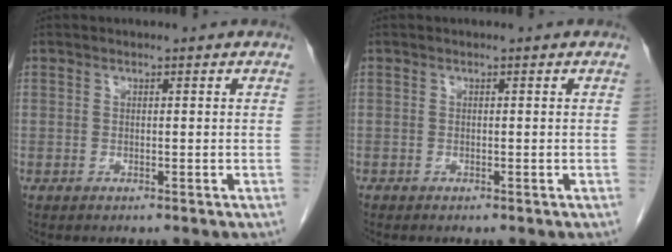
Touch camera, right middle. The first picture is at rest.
{"total": 0.0}